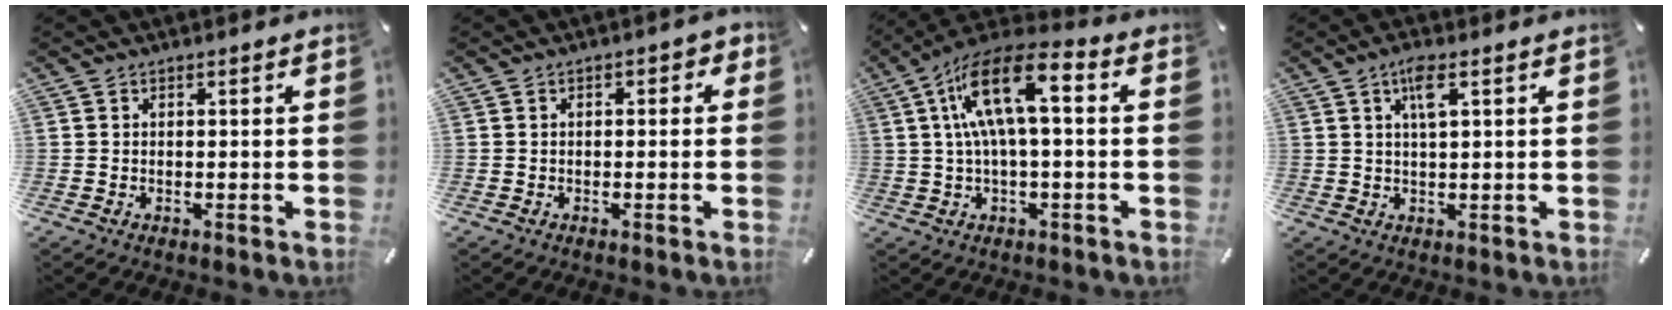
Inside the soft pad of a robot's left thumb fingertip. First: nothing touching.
{"total": 1.5, "force": [-0.5, 1.1, 1.0], "torque": [-0.018, 0.008, -0.011]}
{"total": 14.4, "force": [2.8, 5.5, 13.1], "torque": [-0.253, -0.005, 0.047]}
{"total": 4.9, "force": [2.2, 1.1, 4.2], "torque": [-0.090, 0.006, 0.035]}